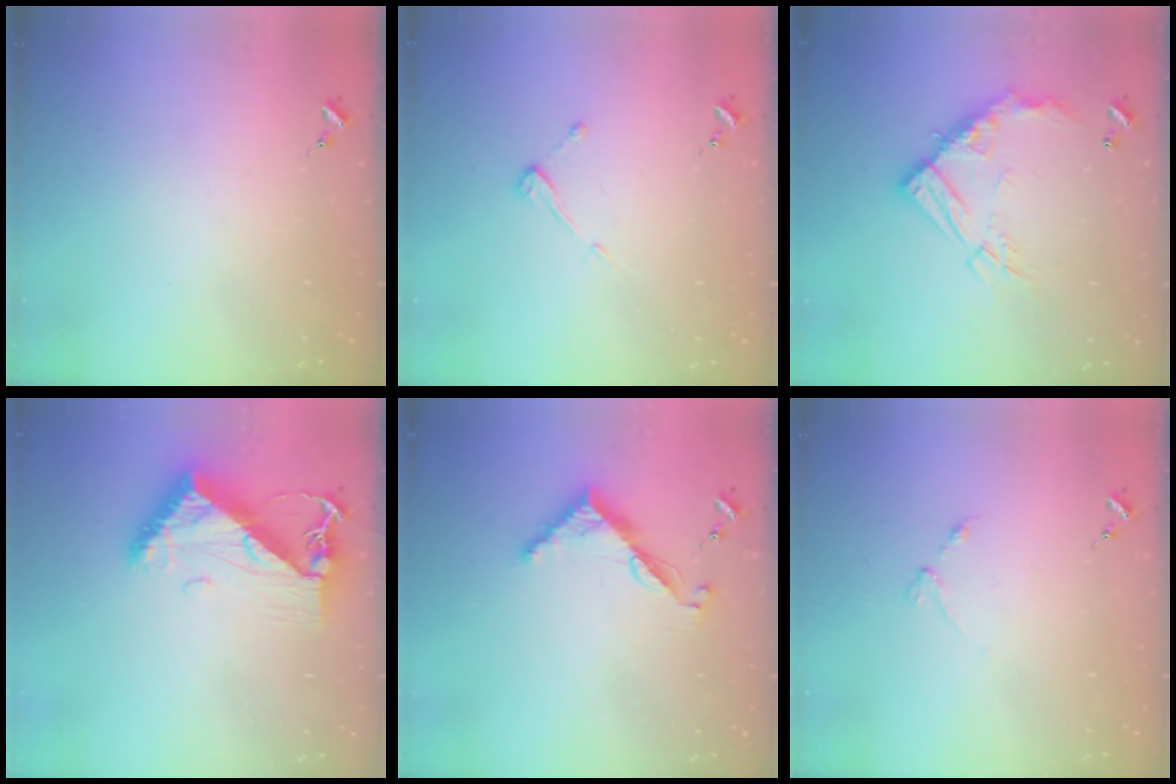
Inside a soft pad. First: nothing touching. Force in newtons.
{"total": 4.2, "press": 4.2, "slide": 0.3}
{"total": 16.2, "press": 16.2, "slide": 1.4}
{"total": 9.5, "press": 9.4, "slide": 1.0}
{"total": 7.5, "press": 7.4, "slide": 0.6}
{"total": 3.2, "press": 3.1, "slide": 0.5}